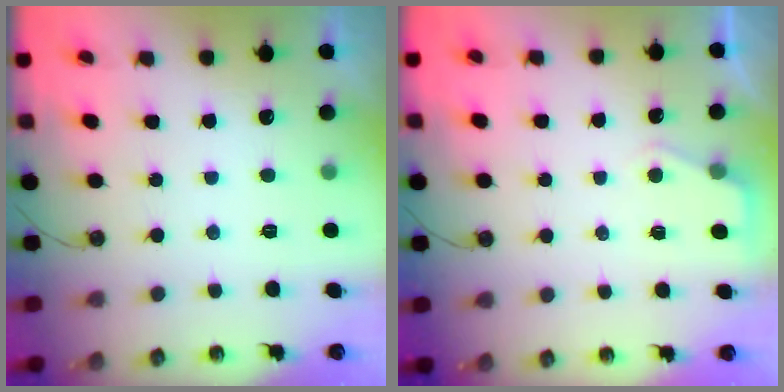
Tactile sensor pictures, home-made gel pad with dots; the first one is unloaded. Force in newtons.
{"total": 2.7, "press": 2.7, "slide": 0.4}